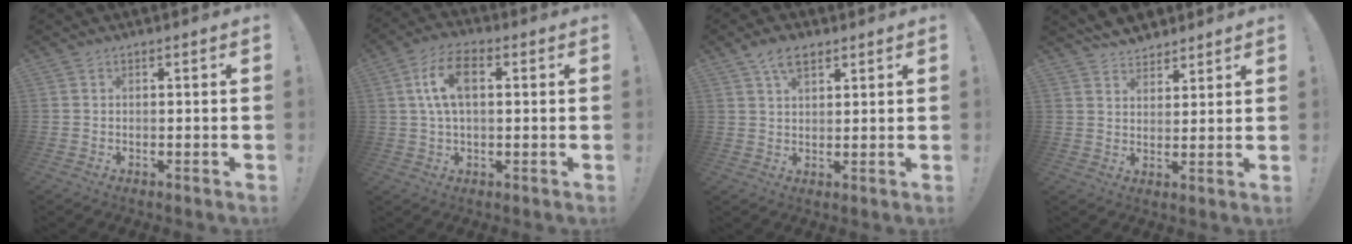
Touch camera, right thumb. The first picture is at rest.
{"total": 9.9, "force": [2.3, 5.1, 8.1], "torque": [-0.156, 0.005, 0.043]}
{"total": 6.2, "force": [3.6, 3.5, 3.7], "torque": [-0.069, -0.006, 0.069]}
{"total": 5.5, "force": [4.8, 2.5, 1.2], "torque": [-0.028, -0.027, 0.091]}